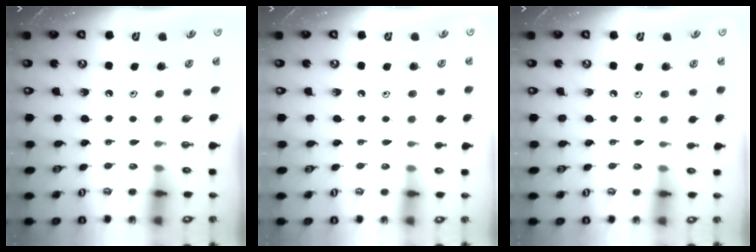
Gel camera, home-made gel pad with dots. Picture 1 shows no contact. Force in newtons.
{"total": 2.9, "press": 2.8, "slide": 0.6}
{"total": 4.5, "press": 4.5, "slide": 0.7}